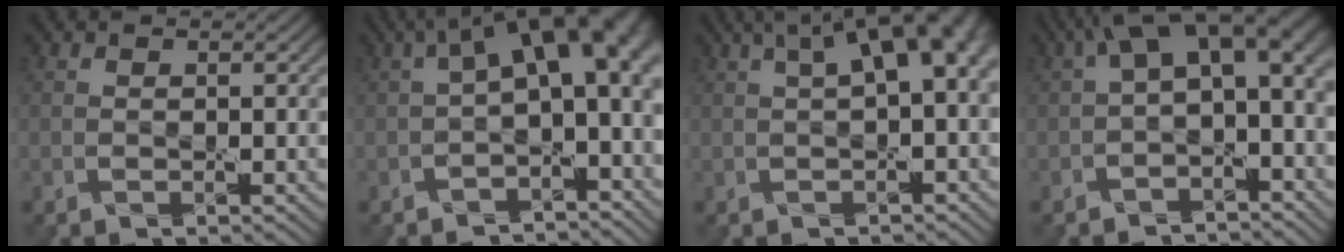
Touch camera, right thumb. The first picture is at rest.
{"total": 12.6, "force": [1.3, 6.3, 10.8], "torque": [-0.162, 0.000, 0.029]}
{"total": 7.8, "force": [1.9, 2.5, 7.1], "torque": [-0.102, 0.022, 0.031]}
{"total": 10.4, "force": [1.1, 5.5, 8.8], "torque": [-0.144, -0.001, 0.021]}